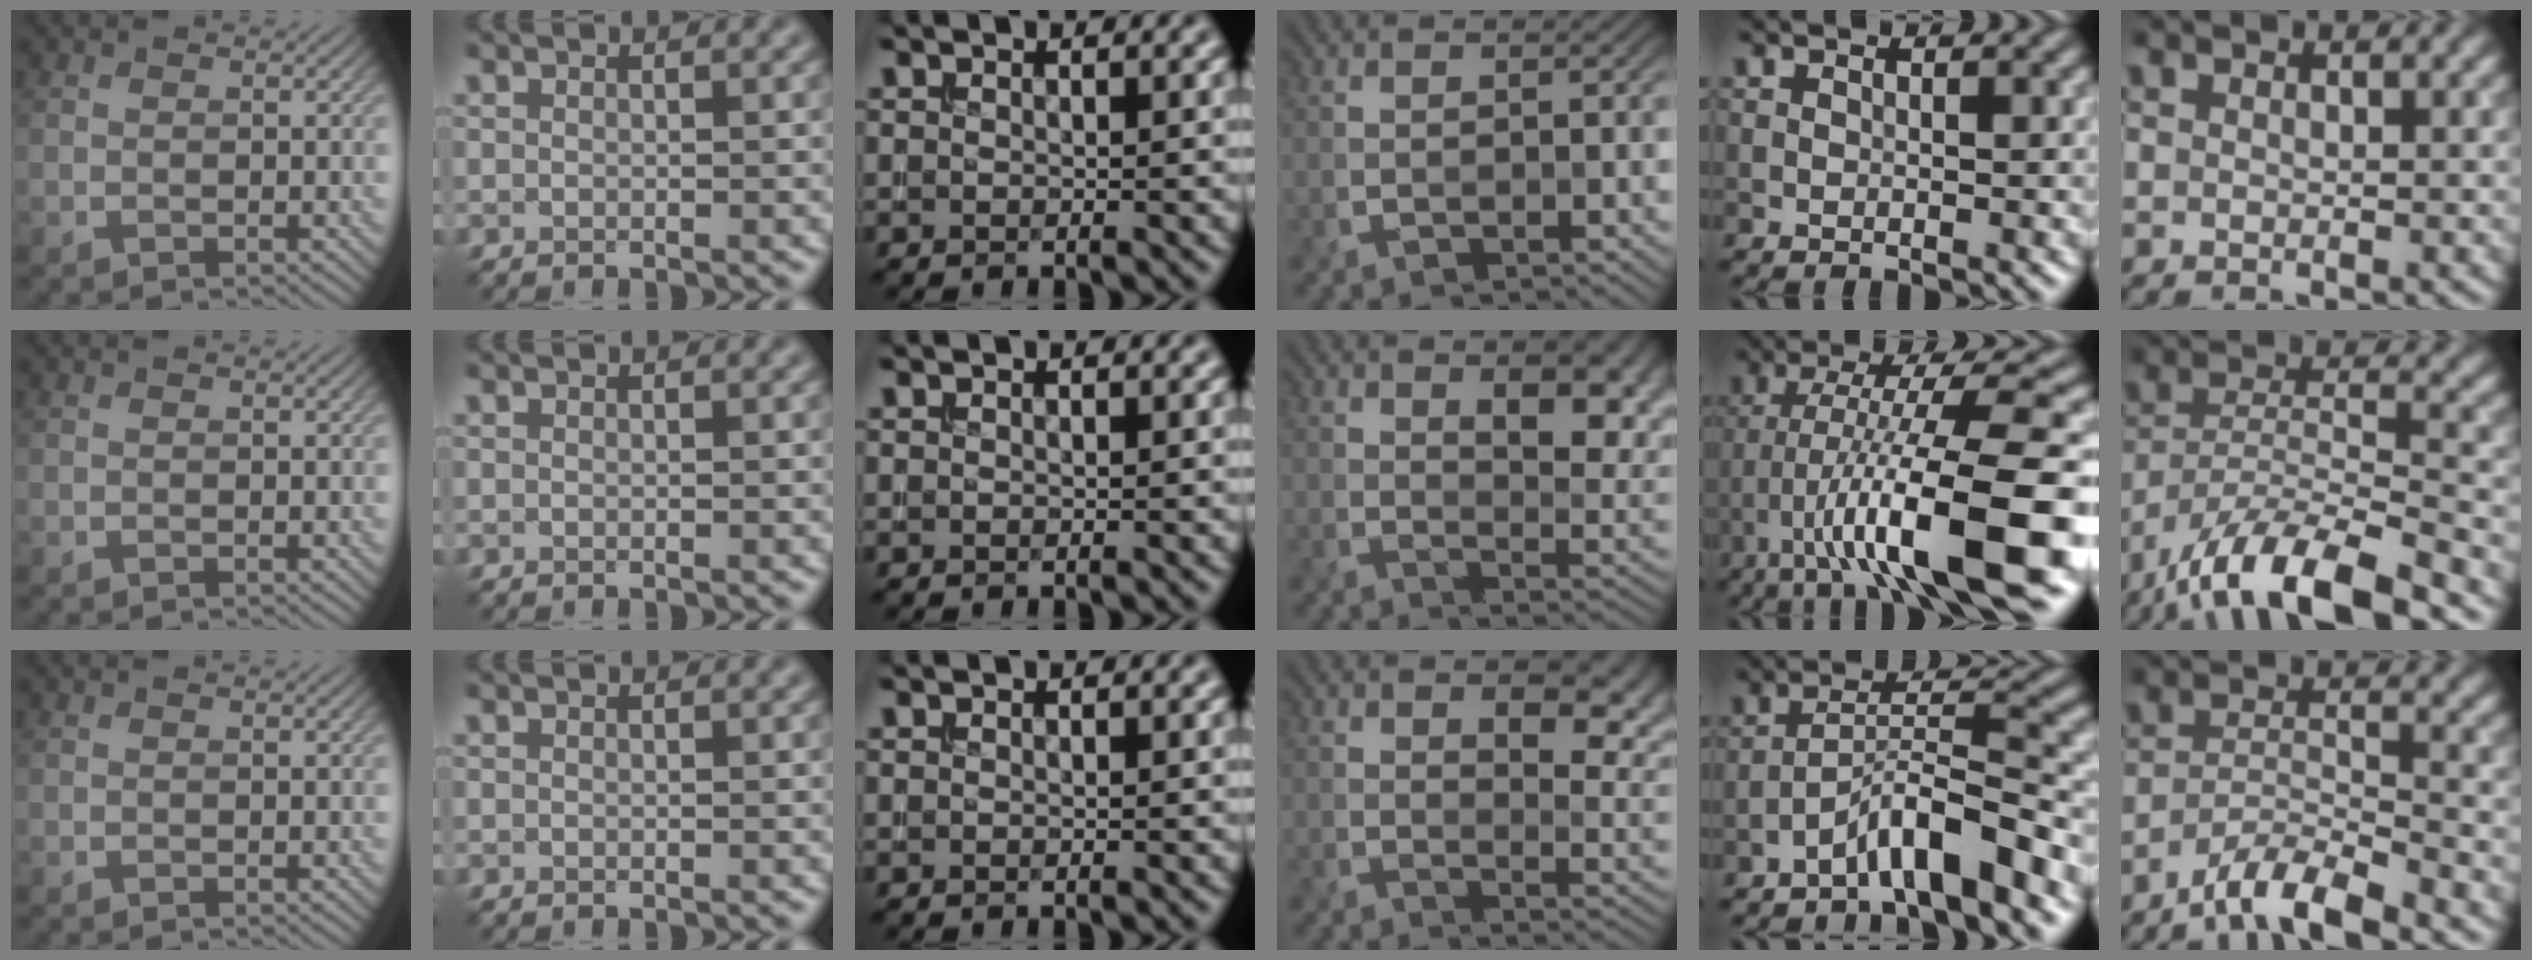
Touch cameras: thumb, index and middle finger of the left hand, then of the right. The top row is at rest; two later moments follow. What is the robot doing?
{"motion": "extract", "object": "bucket"}